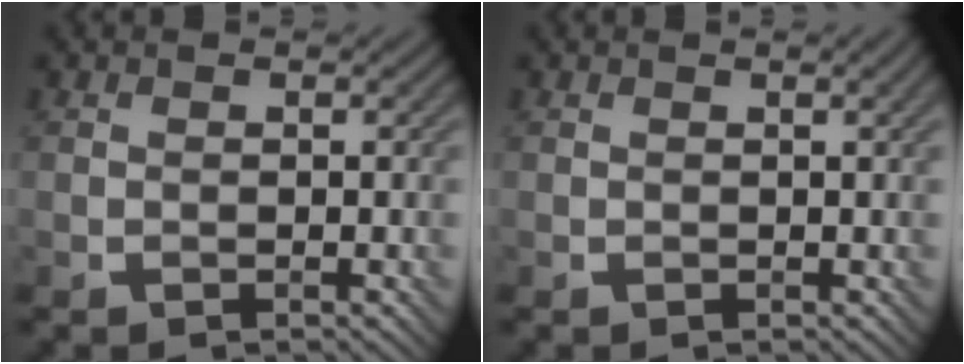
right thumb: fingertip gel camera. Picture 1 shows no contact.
{"total": 1.2, "force": [0.4, 0.1, 1.1], "torque": [-0.017, 0.005, 0.006]}